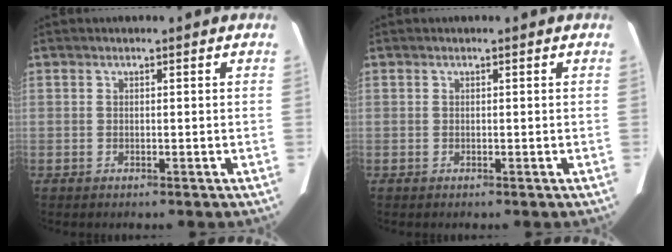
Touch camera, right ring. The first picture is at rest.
{"total": 0.0}